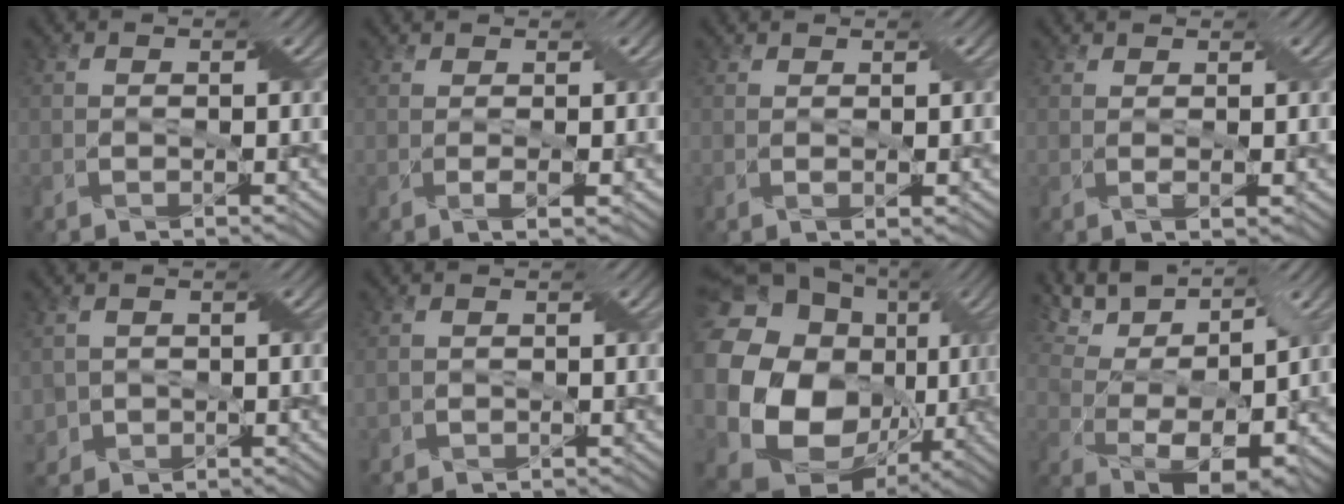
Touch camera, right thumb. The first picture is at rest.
{"total": 1.5, "force": [0.5, 0.1, 1.4], "torque": [-0.027, 0.002, 0.010]}
{"total": 1.0, "force": [0.8, 0.2, 0.7], "torque": [-0.013, 0.001, 0.016]}
{"total": 1.3, "force": [0.8, 0.1, 1.0], "torque": [-0.020, 0.001, 0.018]}
{"total": 2.8, "force": [-0.5, 2.8, 0.4], "torque": [-0.018, -0.002, -0.015]}
{"total": 1.2, "force": [-0.4, 1.1, 0.3], "torque": [-0.007, -0.004, -0.009]}
{"total": 22.4, "force": [2.5, 18.4, 12.5], "torque": [-0.319, -0.016, 0.056]}
{"total": 12.4, "force": [7.4, 5.2, 8.4], "torque": [-0.192, 0.027, 0.127]}